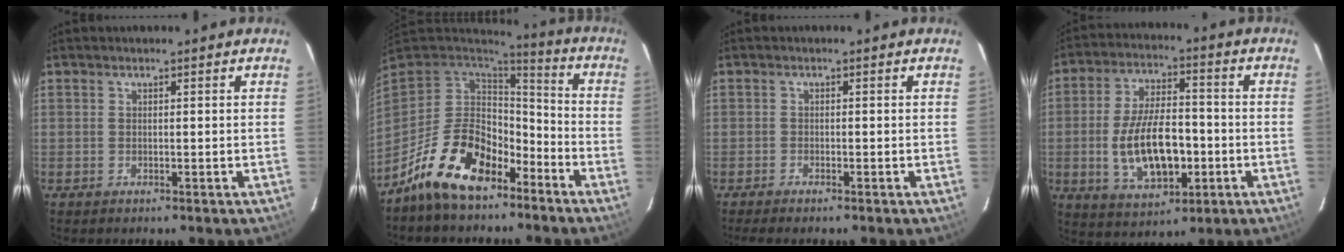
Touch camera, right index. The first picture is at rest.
{"total": 16.6, "force": [-10.1, 8.8, 9.8], "torque": [-0.203, 0.005, -0.167]}
{"total": 2.1, "force": [-1.8, 0.1, 1.1], "torque": [-0.031, -0.005, -0.034]}
{"total": 14.4, "force": [-3.1, 7.0, 12.2], "torque": [-0.238, -0.001, -0.038]}